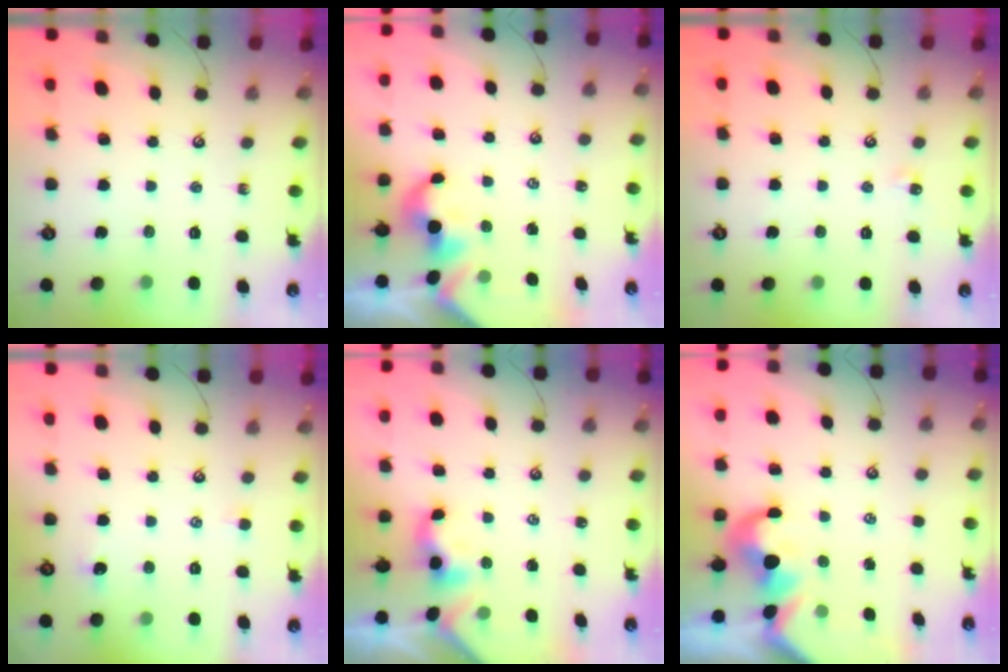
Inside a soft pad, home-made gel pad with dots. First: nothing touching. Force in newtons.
{"total": 2.1, "press": 2.1, "slide": 0.2}
{"total": 3.3, "press": 3.3, "slide": 0.5}
{"total": 2.1, "press": 2.0, "slide": 0.4}
{"total": 0.9, "press": 0.9, "slide": 0.3}
{"total": 3.0, "press": 2.8, "slide": 1.1}